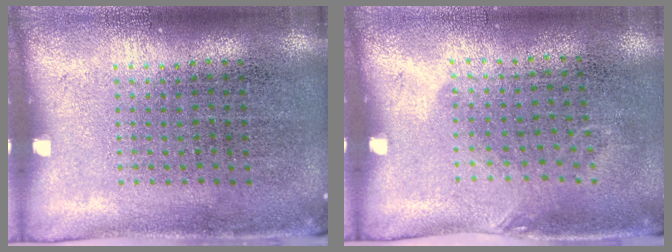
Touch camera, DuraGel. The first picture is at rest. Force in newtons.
{"total": 0.8, "press": 0.6, "slide": 0.5}